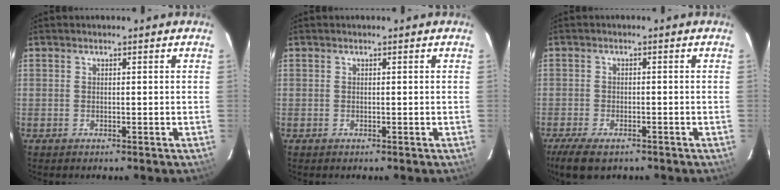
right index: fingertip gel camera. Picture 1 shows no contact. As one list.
[{"total": 0.0}, {"total": 7.2, "force": [-5.2, 2.9, 4.1], "torque": [-0.104, -0.024, -0.093]}]